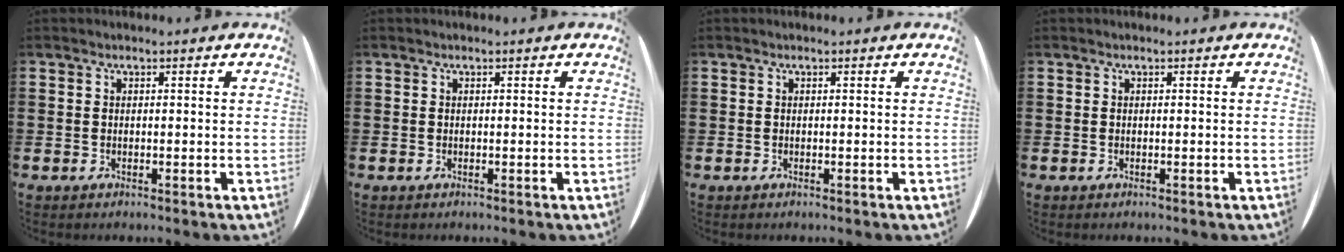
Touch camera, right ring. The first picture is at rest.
{"total": 0.0}
{"total": 0.0}
{"total": 0.0}